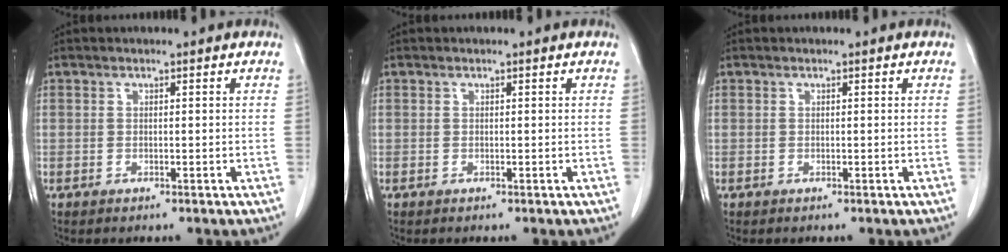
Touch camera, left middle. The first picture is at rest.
{"total": 0.0}
{"total": 0.0}